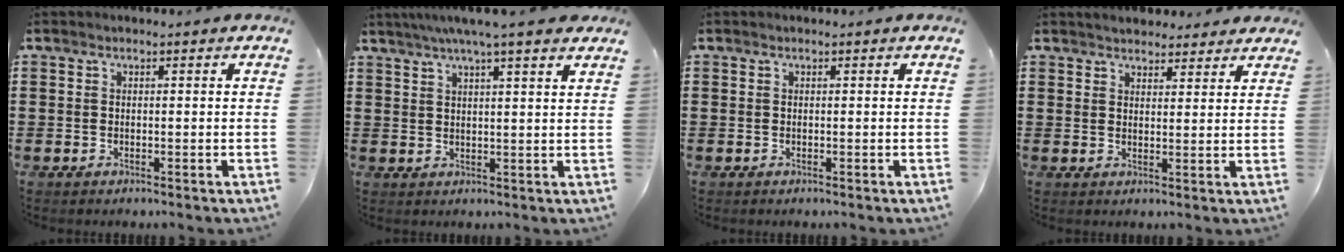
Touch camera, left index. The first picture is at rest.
{"total": 5.1, "force": [3.9, -0.3, 3.2], "torque": [-0.071, -0.006, 0.069]}
{"total": 0.0}
{"total": 2.6, "force": [2.6, 0.5, 0.0], "torque": [-0.007, -0.005, 0.049]}